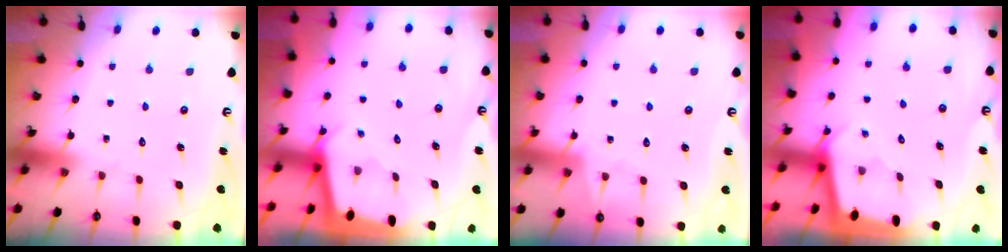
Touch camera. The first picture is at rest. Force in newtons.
{"total": 2.0, "press": 2.0, "slide": 0.1}
{"total": 3.7, "press": 3.7, "slide": 0.5}
{"total": 2.0, "press": 2.0, "slide": 0.1}